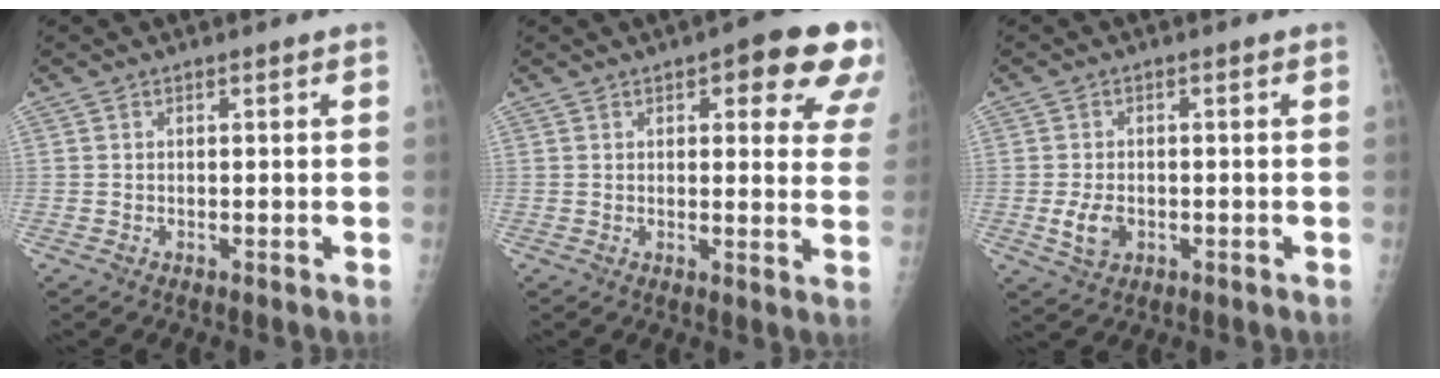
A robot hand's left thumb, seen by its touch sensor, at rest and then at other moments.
{"total": 13.9, "force": [7.3, 5.0, 10.7], "torque": [-0.085, -0.025, 0.075]}
{"total": 4.3, "force": [-1.0, 2.9, 3.0], "torque": [-0.054, -0.003, -0.013]}